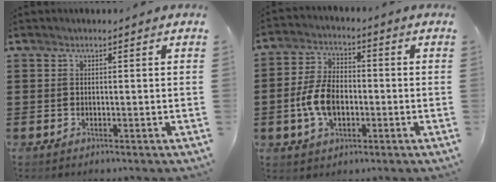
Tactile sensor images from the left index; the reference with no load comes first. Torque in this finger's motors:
{"motor_torque": [1.51, 0.63, 0.45, 0.14]}